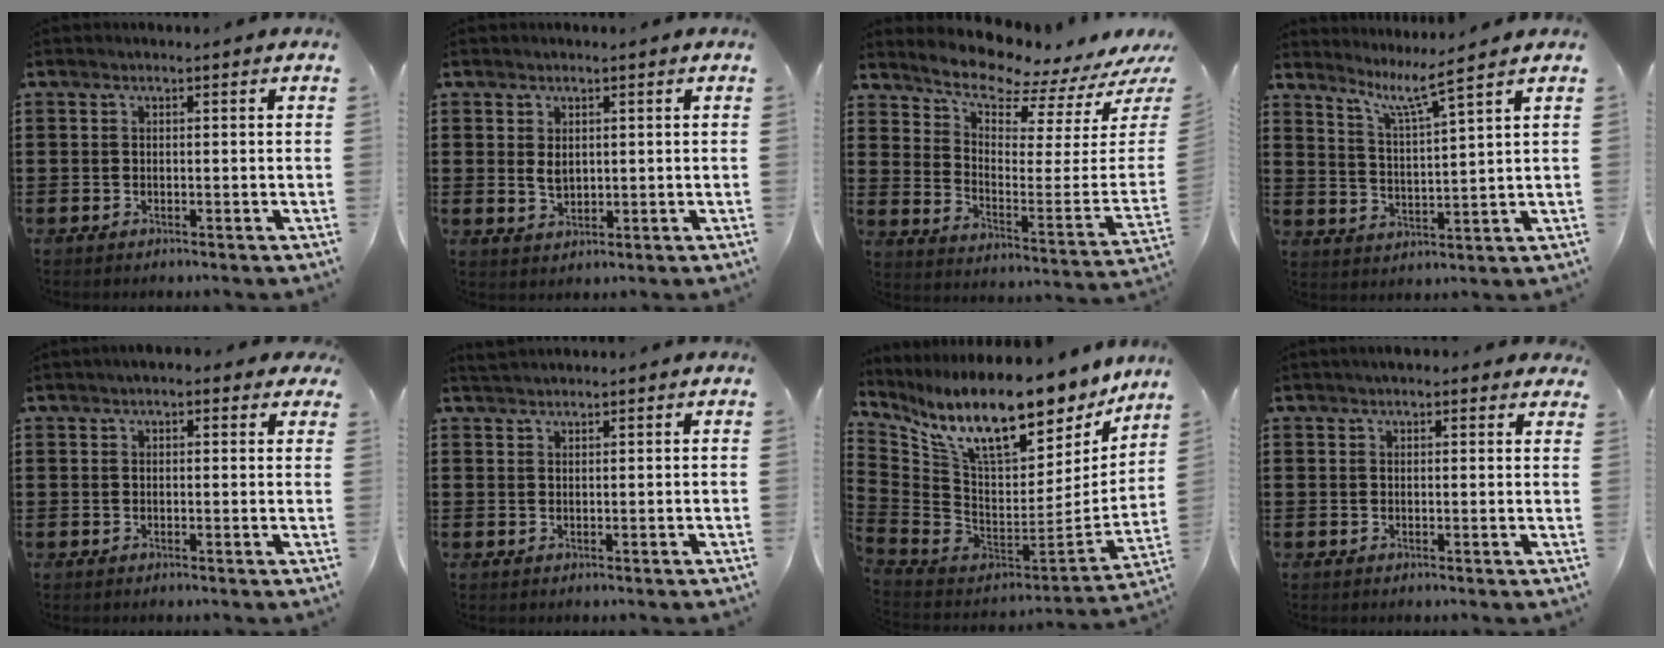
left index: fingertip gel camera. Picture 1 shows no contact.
{"total": 2.7, "force": [0.8, 1.7, 1.9], "torque": [-0.040, 0.005, 0.014]}
{"total": 7.2, "force": [6.7, 0.9, 2.3], "torque": [-0.062, -0.074, 0.109]}
{"total": 5.6, "force": [4.5, -0.5, 3.3], "torque": [-0.082, -0.026, 0.073]}
{"total": 1.8, "force": [1.2, 0.8, 1.0], "torque": [-0.025, 0.009, 0.020]}
{"total": 1.3, "force": [1.3, 0.0, 0.2], "torque": [-0.007, 0.000, 0.026]}
{"total": 16.6, "force": [11.9, 4.3, 10.7], "torque": [-0.225, -0.090, 0.205]}
{"total": 2.1, "force": [1.8, 0.6, 0.9], "torque": [-0.020, 0.006, 0.033]}